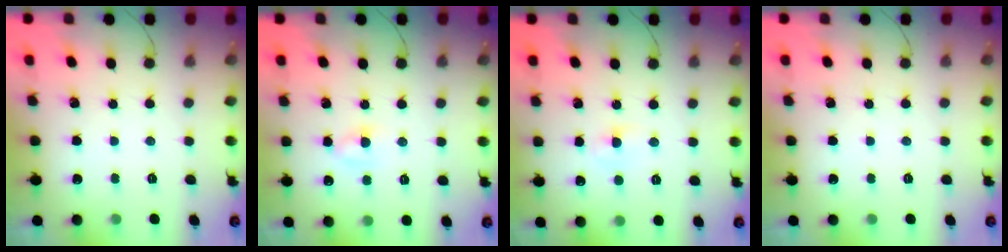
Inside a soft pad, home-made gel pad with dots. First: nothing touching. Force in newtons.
{"total": 4.1, "press": 3.9, "slide": 1.1}
{"total": 2.5, "press": 2.3, "slide": 1.0}
{"total": 0.0}